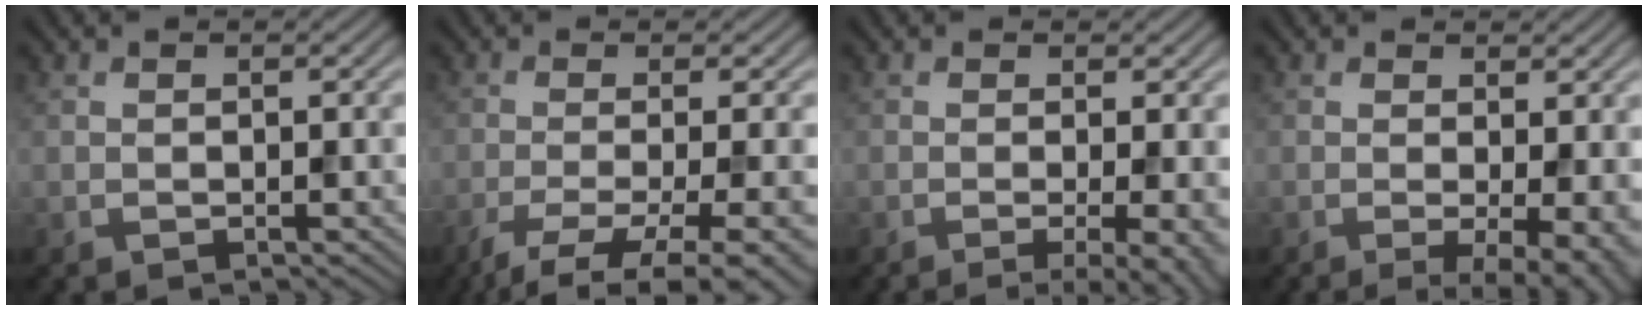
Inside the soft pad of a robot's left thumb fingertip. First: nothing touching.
{"total": 7.8, "force": [-4.0, 2.0, 6.5], "torque": [-0.105, -0.015, -0.060]}
{"total": 5.4, "force": [-1.5, 1.2, 5.0], "torque": [-0.069, -0.006, -0.020]}
{"total": 5.4, "force": [-0.9, 1.2, 5.2], "torque": [-0.080, -0.009, -0.011]}